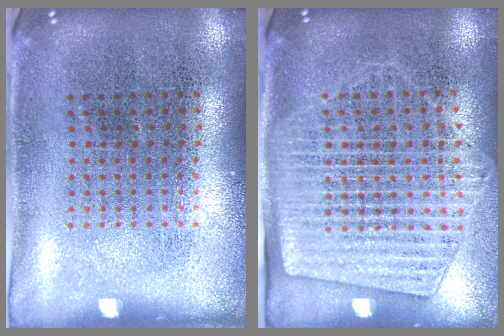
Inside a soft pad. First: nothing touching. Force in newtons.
{"total": 1.8, "press": 1.5, "slide": 1.0}